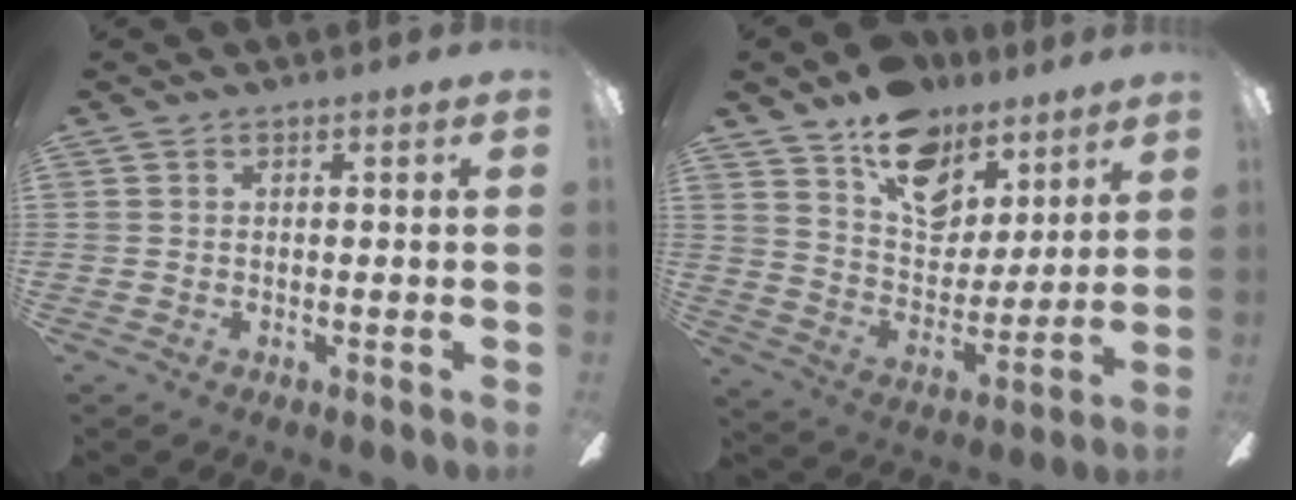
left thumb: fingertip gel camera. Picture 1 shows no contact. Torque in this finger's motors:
{"motor_torque": [1.78, 1.17, 1.09, -1.21, 0.26]}